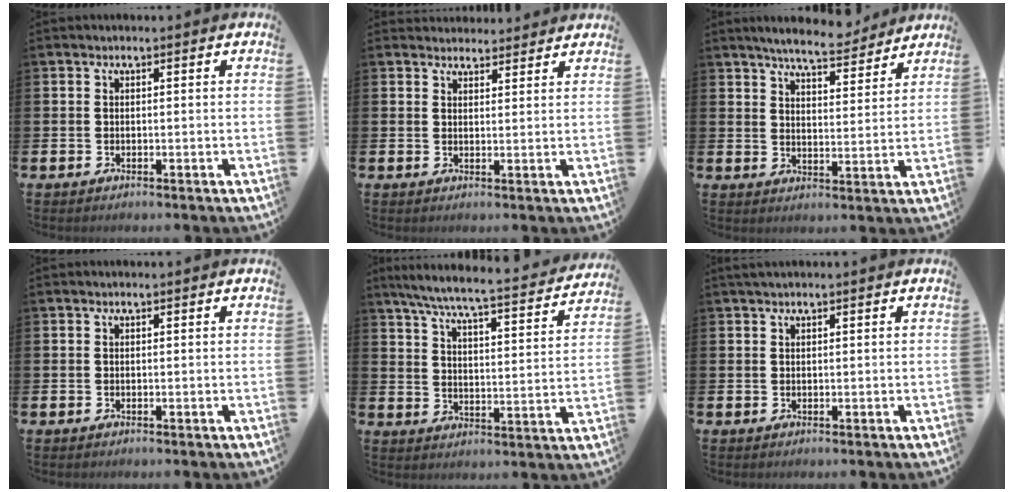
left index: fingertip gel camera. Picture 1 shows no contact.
{"total": 3.0, "force": [2.9, 1.0, -0.2], "torque": [0.010, -0.016, 0.051]}
{"total": 6.7, "force": [6.4, 0.8, 1.9], "torque": [-0.044, -0.035, 0.111]}
{"total": 0.0}
{"total": 6.7, "force": [6.0, 0.2, 3.0], "torque": [-0.083, -0.051, 0.097]}
{"total": 1.2, "force": [1.0, 0.2, 0.6], "torque": [-0.001, 0.000, 0.015]}